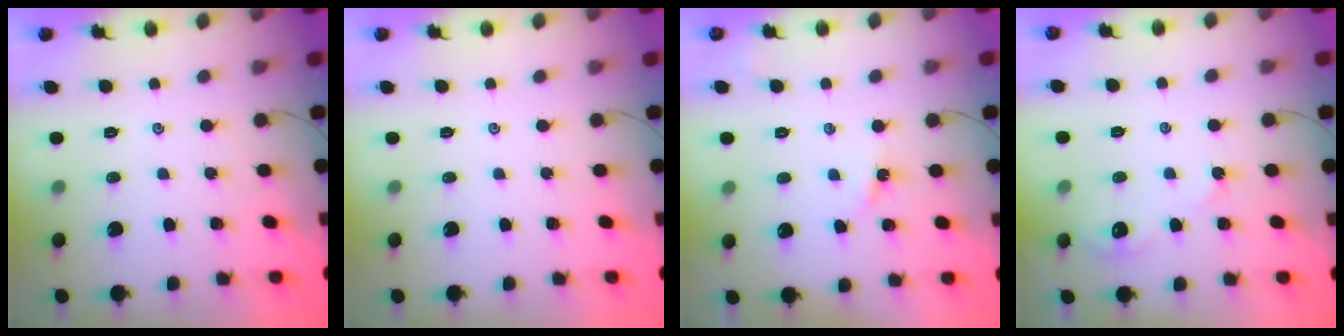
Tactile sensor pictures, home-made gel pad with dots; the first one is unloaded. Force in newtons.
{"total": 0.0}
{"total": 2.1, "press": 2.1, "slide": 0.3}
{"total": 2.8, "press": 2.8, "slide": 0.4}